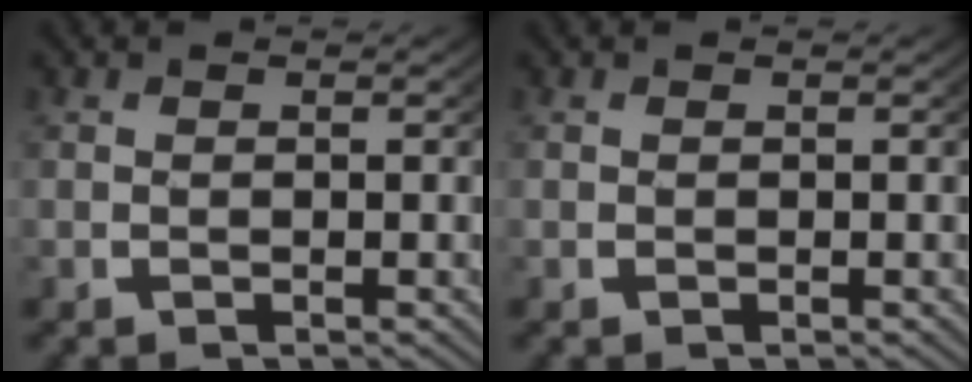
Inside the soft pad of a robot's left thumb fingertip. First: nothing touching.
{"total": 0.0}